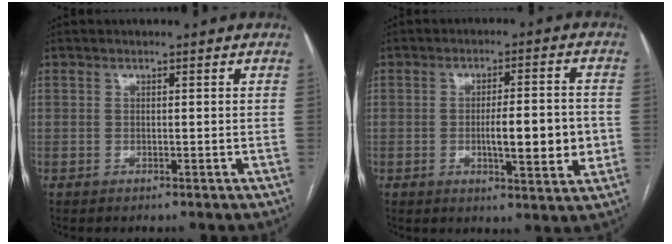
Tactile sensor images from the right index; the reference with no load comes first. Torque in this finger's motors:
{"motor_torque": [1.37, -0.06, 0.29, 0.11]}